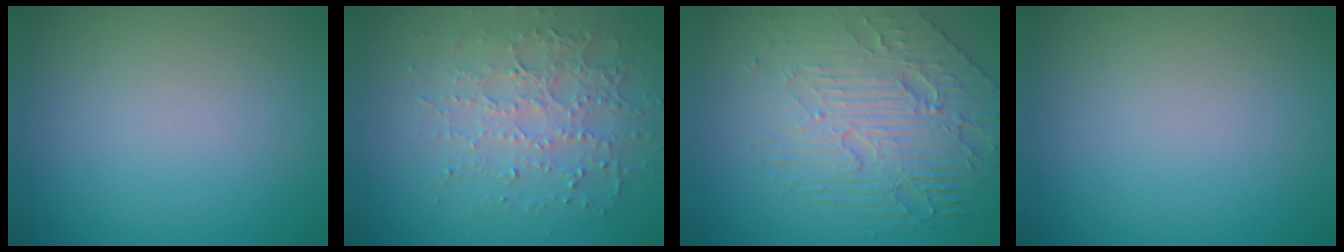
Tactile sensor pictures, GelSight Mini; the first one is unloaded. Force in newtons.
{"total": 3.5, "press": 3.3, "slide": 1.2}
{"total": 7.5, "press": 5.3, "slide": 5.4}
{"total": 0.0}